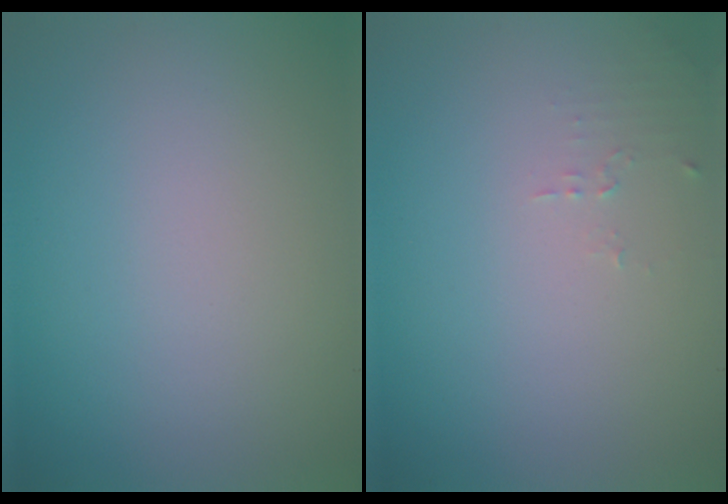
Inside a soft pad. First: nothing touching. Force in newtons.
{"total": 0.9, "press": 0.9, "slide": 0.3}